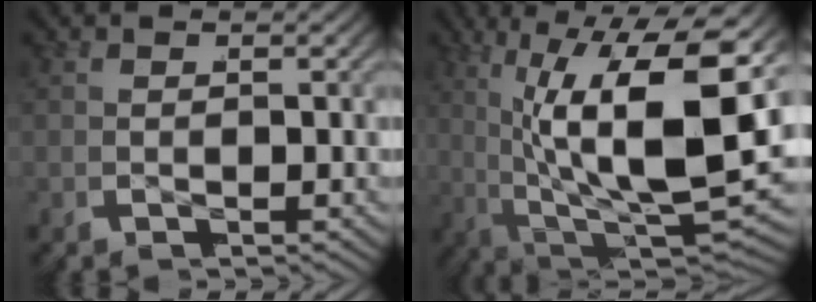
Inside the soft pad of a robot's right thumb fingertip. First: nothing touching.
{"total": 17.3, "force": [-0.7, 8.9, 14.8], "torque": [-0.266, -0.042, 0.010]}